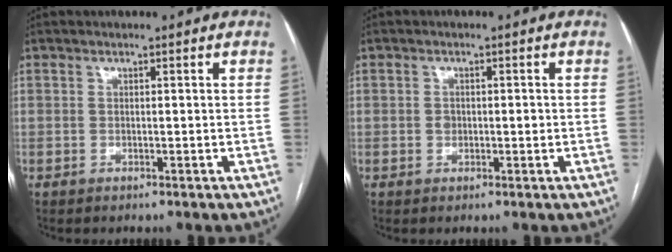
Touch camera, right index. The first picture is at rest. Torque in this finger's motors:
{"motor_torque": [0.43, 0.11, 0.00, 0.03]}